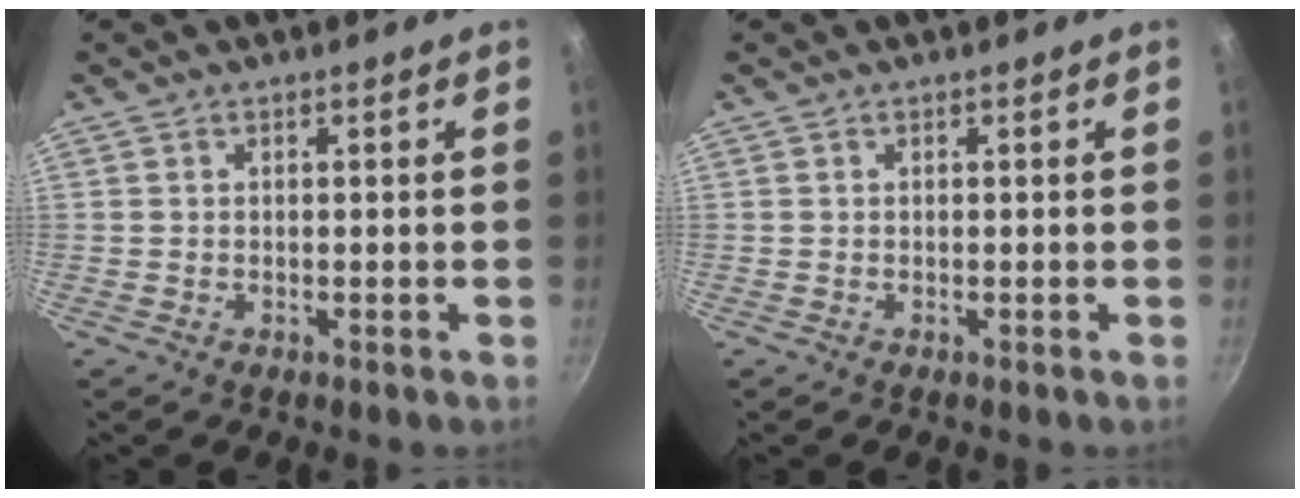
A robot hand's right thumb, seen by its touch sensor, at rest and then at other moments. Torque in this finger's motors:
{"motor_torque": [-0.07, 0.04, 0.00, 0.00, 0.01]}